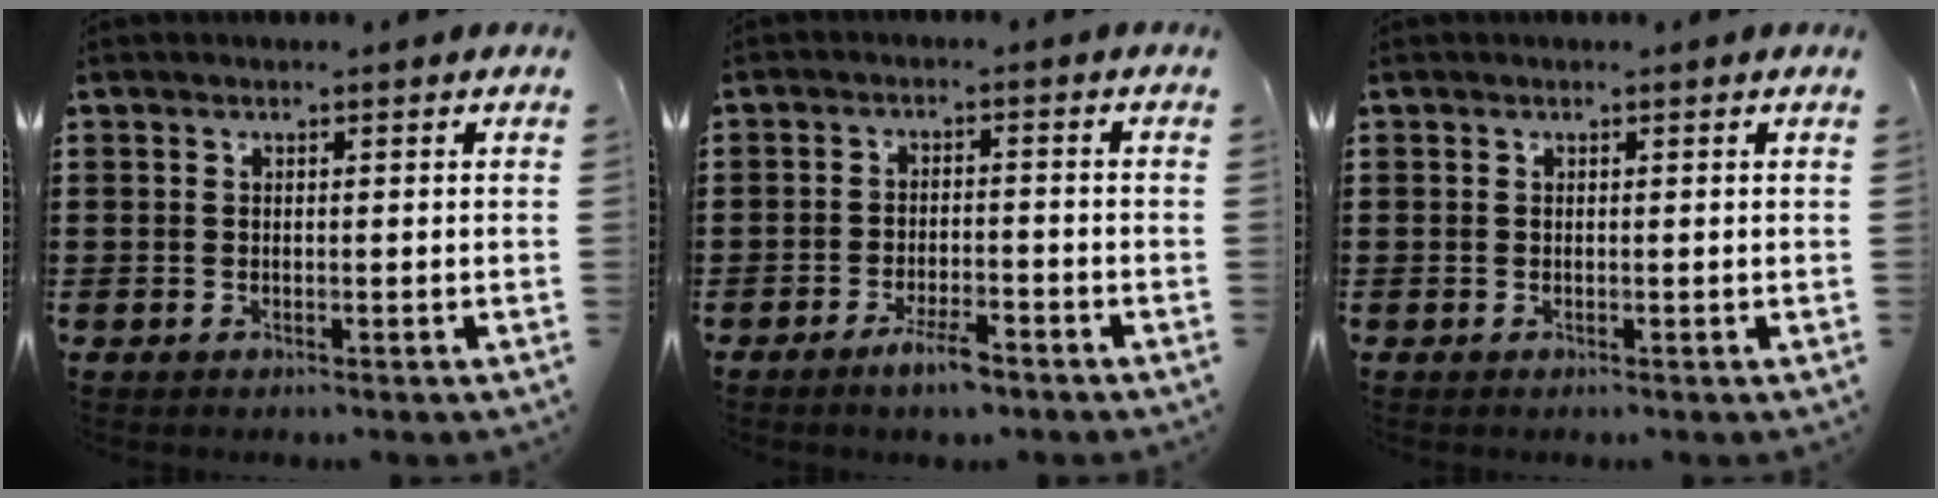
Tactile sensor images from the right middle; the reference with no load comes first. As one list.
[{"total": 4.0, "force": [-2.8, 0.9, 2.7], "torque": [-0.048, 0.005, -0.052]}, {"total": 0.0}]